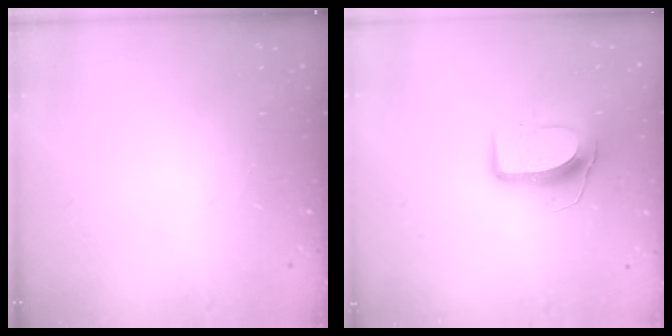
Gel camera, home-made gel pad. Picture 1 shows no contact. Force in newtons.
{"total": 9.5, "press": 9.5, "slide": 0.5}